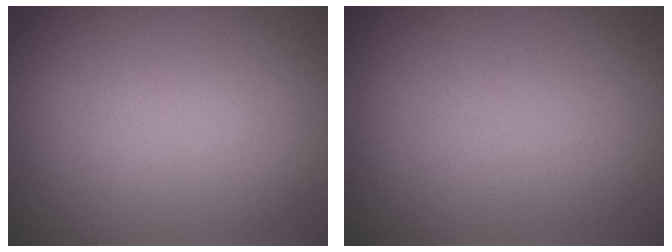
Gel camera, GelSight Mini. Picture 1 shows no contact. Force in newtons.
{"total": 0.0}